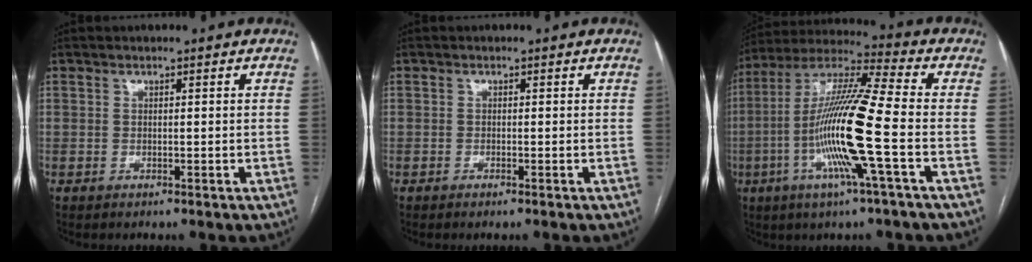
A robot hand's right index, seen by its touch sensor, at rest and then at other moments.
{"total": 0.6, "force": [-0.5, -0.1, 0.3], "torque": [-0.007, -0.002, -0.008]}
{"total": 16.5, "force": [-4.0, -0.6, 16.0], "torque": [-0.317, -0.006, -0.088]}